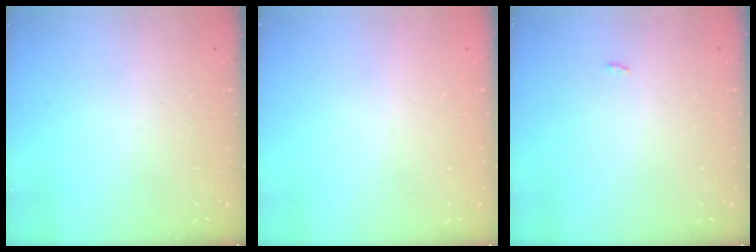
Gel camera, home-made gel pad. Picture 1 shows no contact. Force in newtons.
{"total": 0.9, "press": 0.9, "slide": 0.0}
{"total": 6.7, "press": 1.4, "slide": 6.6}